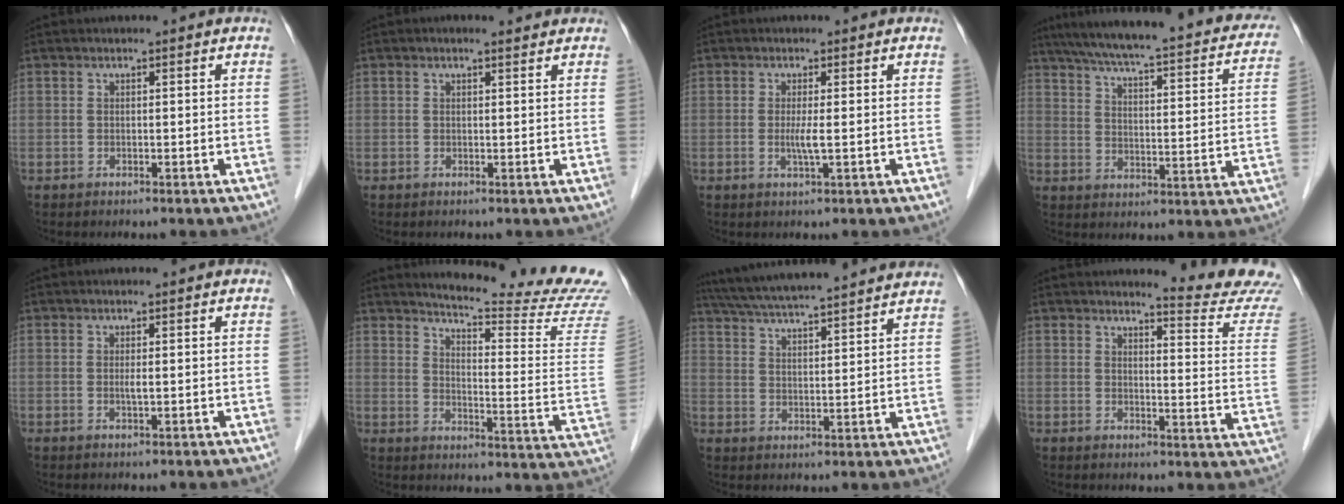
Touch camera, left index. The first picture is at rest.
{"total": 1.6, "force": [1.2, 0.7, 0.9], "torque": [-0.021, 0.009, 0.015]}
{"total": 2.3, "force": [-0.2, -0.2, 2.2], "torque": [-0.050, -0.007, -0.004]}
{"total": 28.4, "force": [23.5, 5.0, 15.2], "torque": [-0.230, -0.011, 0.287]}
{"total": 0.9, "force": [0.0, 0.1, 0.9], "torque": [-0.023, -0.005, 0.000]}
{"total": 20.1, "force": [18.8, -1.9, 6.8], "torque": [-0.114, -0.135, 0.223]}
{"total": 22.0, "force": [19.8, 1.1, 9.6], "torque": [-0.165, 0.028, 0.276]}
{"total": 11.6, "force": [11.4, -1.8, 1.4], "torque": [-0.020, -0.112, 0.118]}